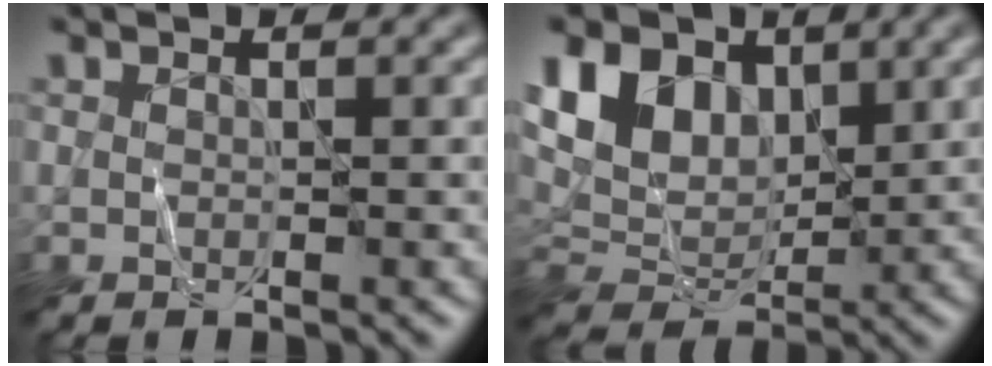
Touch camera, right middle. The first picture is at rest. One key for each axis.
{"total": 8.8, "fx": 3.6, "fy": 6.0, "fz": 5.4, "tx": -0.121, "ty": 0.014, "tz": 0.059}